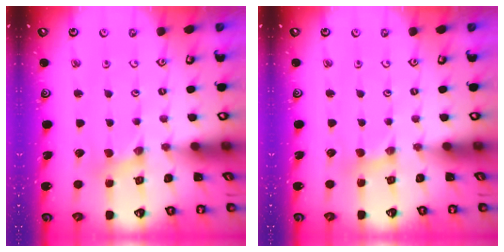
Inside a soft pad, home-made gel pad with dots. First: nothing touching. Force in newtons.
{"total": 2.0, "press": 2.0, "slide": 0.3}